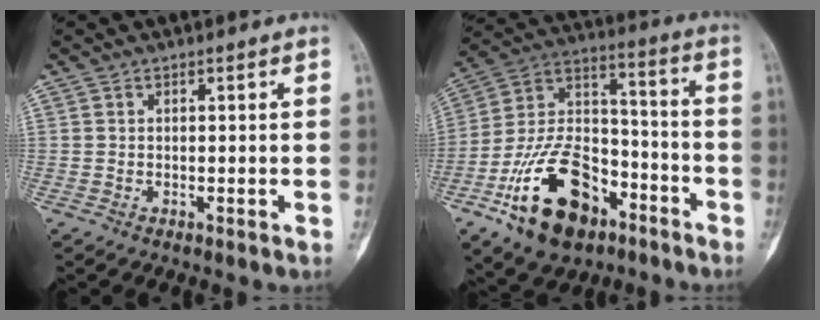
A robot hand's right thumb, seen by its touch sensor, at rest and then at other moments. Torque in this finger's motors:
{"motor_torque": [0.61, 0.65, 1.57, -1.19, 0.55]}